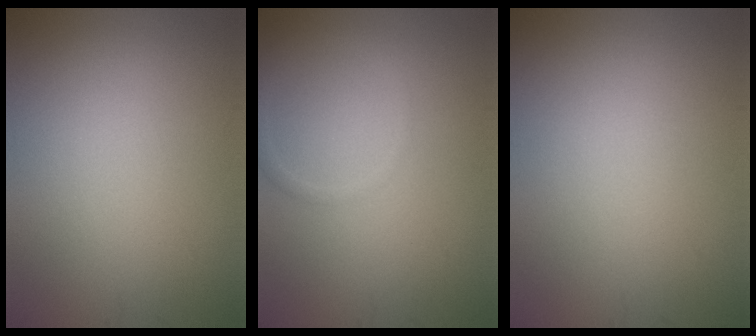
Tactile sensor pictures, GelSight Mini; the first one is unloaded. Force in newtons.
{"total": 1.4, "press": 1.4, "slide": 0.1}
{"total": 0.0}